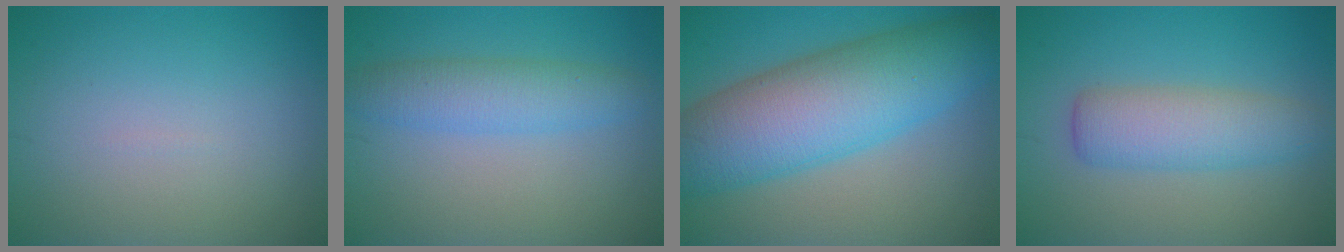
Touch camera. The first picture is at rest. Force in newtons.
{"total": 3.7, "press": 3.7, "slide": 0.1}
{"total": 11.1, "press": 11.1, "slide": 0.0}
{"total": 4.6, "press": 4.6, "slide": 0.1}